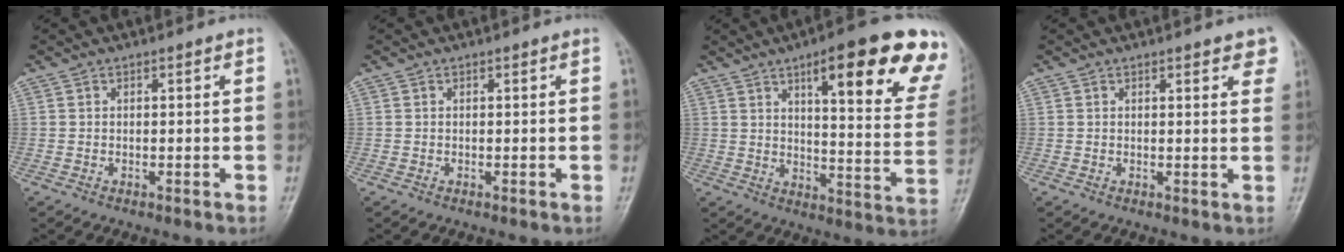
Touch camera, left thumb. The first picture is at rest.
{"total": 0.0}
{"total": 22.7, "force": [12.6, 5.4, 18.1], "torque": [-0.208, -0.044, 0.160]}
{"total": 4.9, "force": [3.0, 1.6, 3.6], "torque": [-0.017, -0.004, 0.031]}